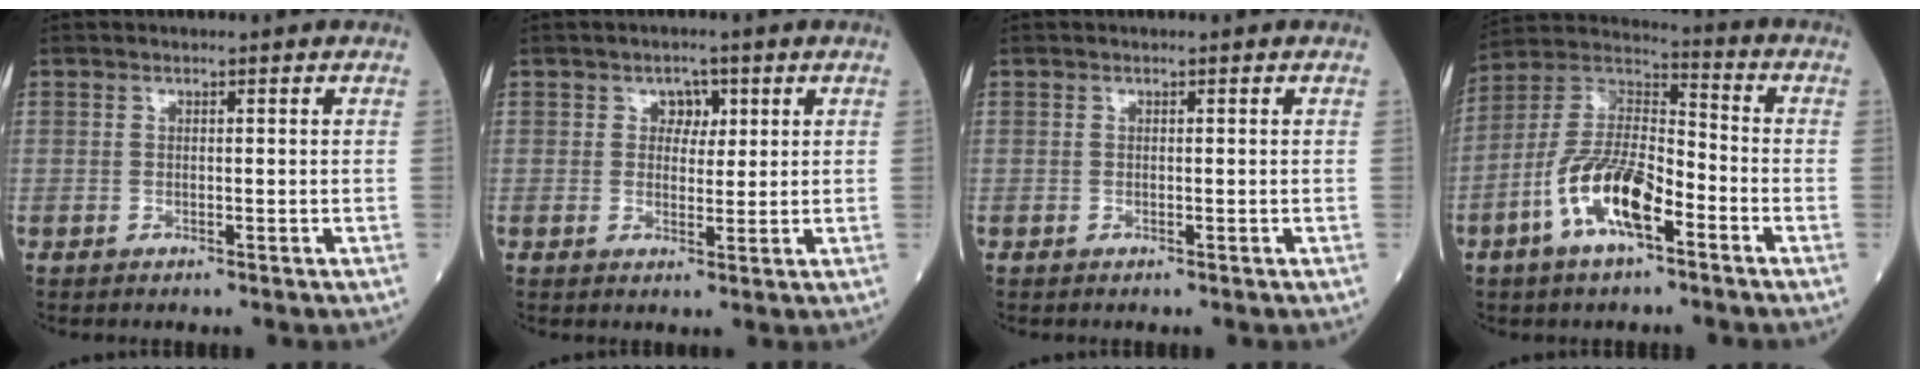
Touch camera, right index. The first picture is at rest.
{"total": 2.8, "force": [1.1, 2.1, 1.6], "torque": [-0.013, 0.003, 0.015]}
{"total": 0.0}
{"total": 12.6, "force": [-5.6, 4.1, 10.5], "torque": [-0.222, 0.007, -0.107]}